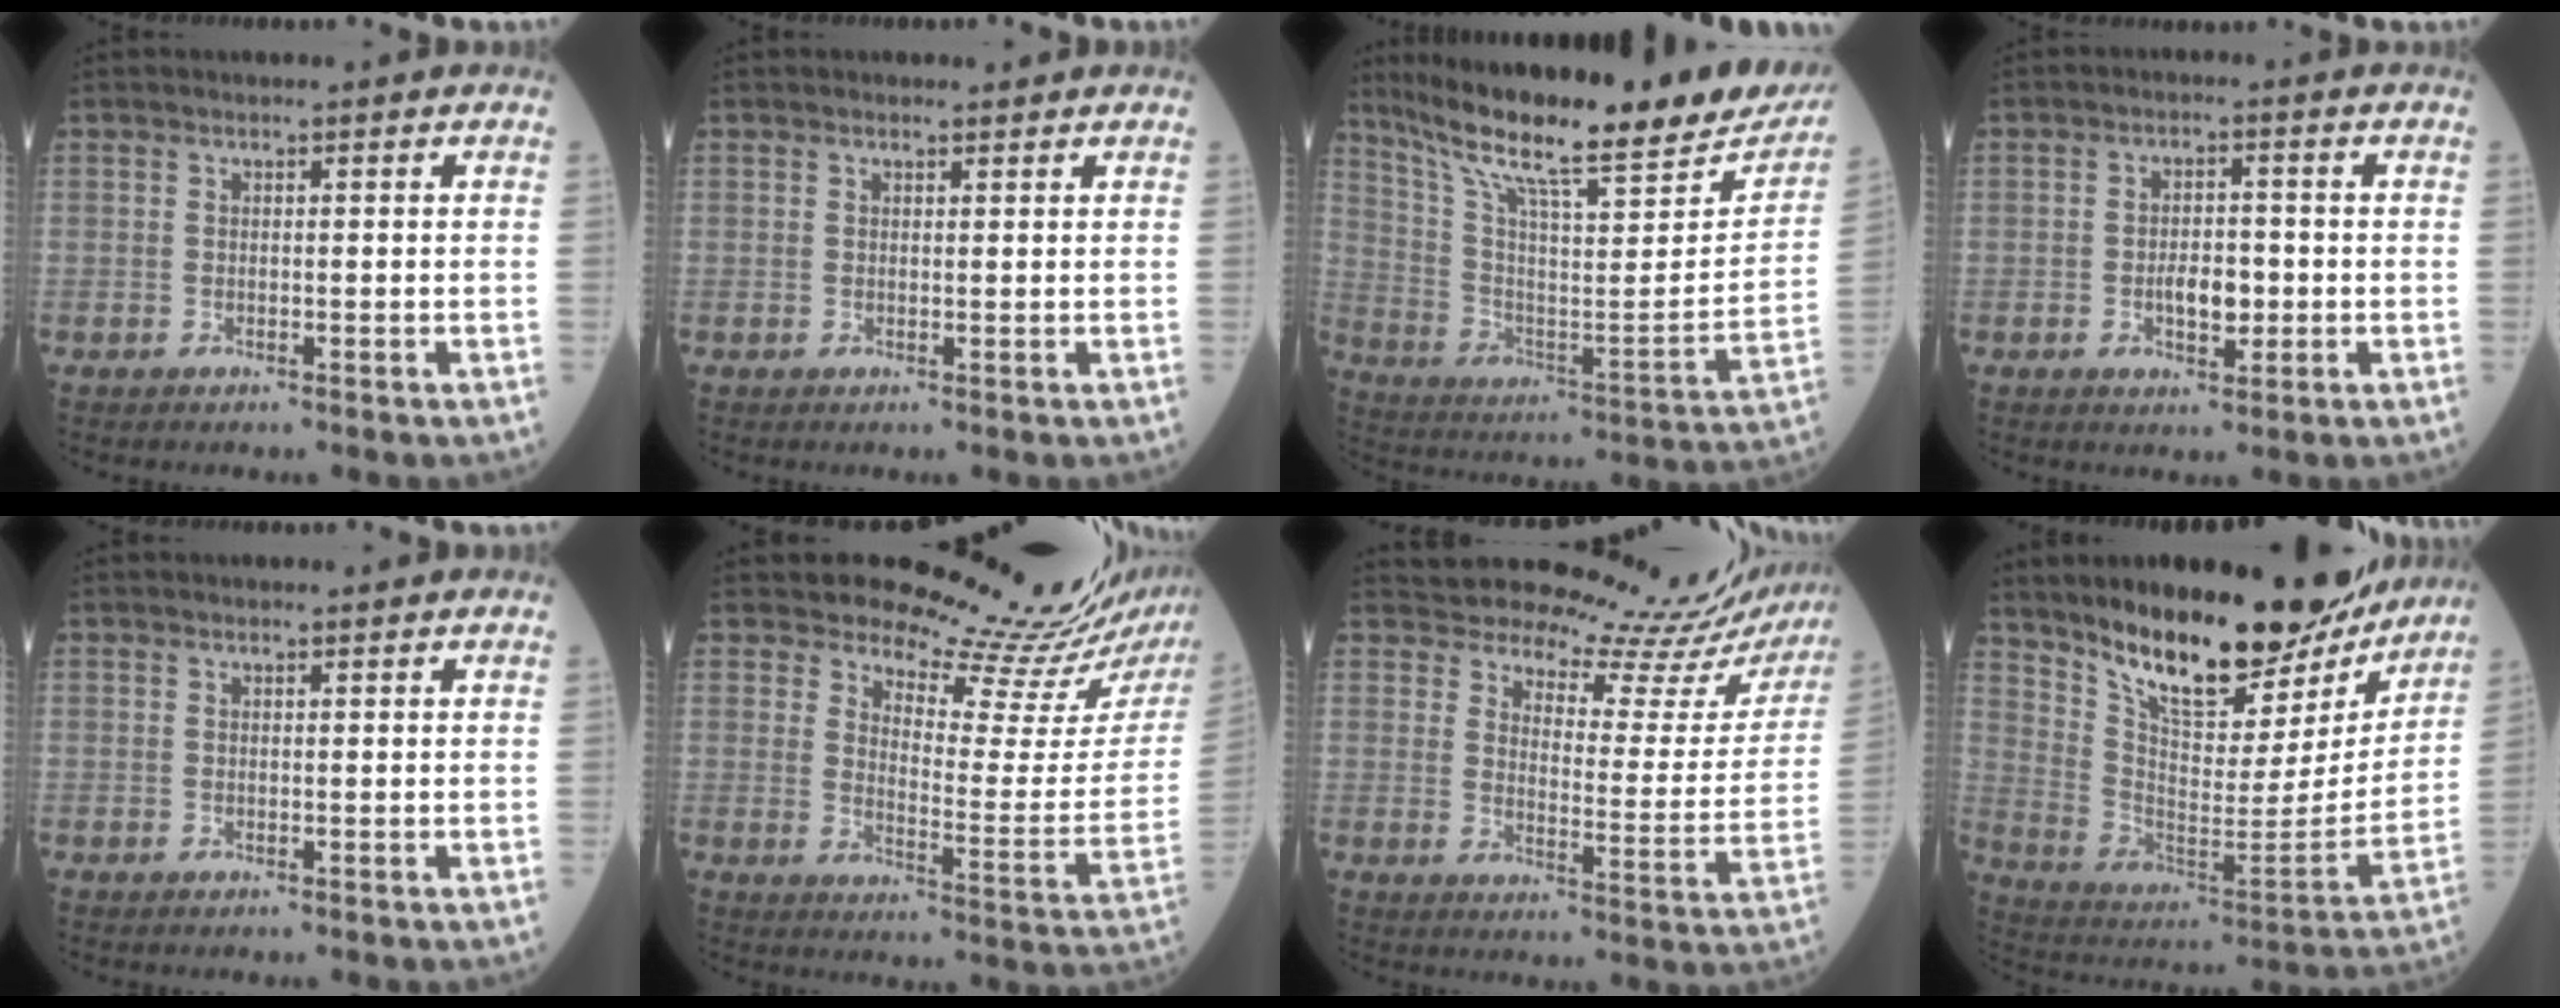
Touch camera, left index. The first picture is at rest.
{"total": 0.5, "force": [0.5, 0.2, 0.0], "torque": [-0.007, -0.006, 0.006]}
{"total": 29.4, "force": [23.5, 4.4, 17.0], "torque": [-0.288, -0.036, 0.337]}
{"total": 4.4, "force": [-1.1, 2.1, 3.7], "torque": [-0.064, -0.001, -0.017]}
{"total": 0.0}
{"total": 15.5, "force": [15.2, 0.7, 2.6], "torque": [-0.030, -0.121, 0.177]}
{"total": 18.0, "force": [17.7, 2.5, 2.0], "torque": [-0.014, -0.098, 0.190]}
{"total": 22.5, "force": [17.9, 7.2, 11.5], "torque": [-0.183, -0.032, 0.279]}